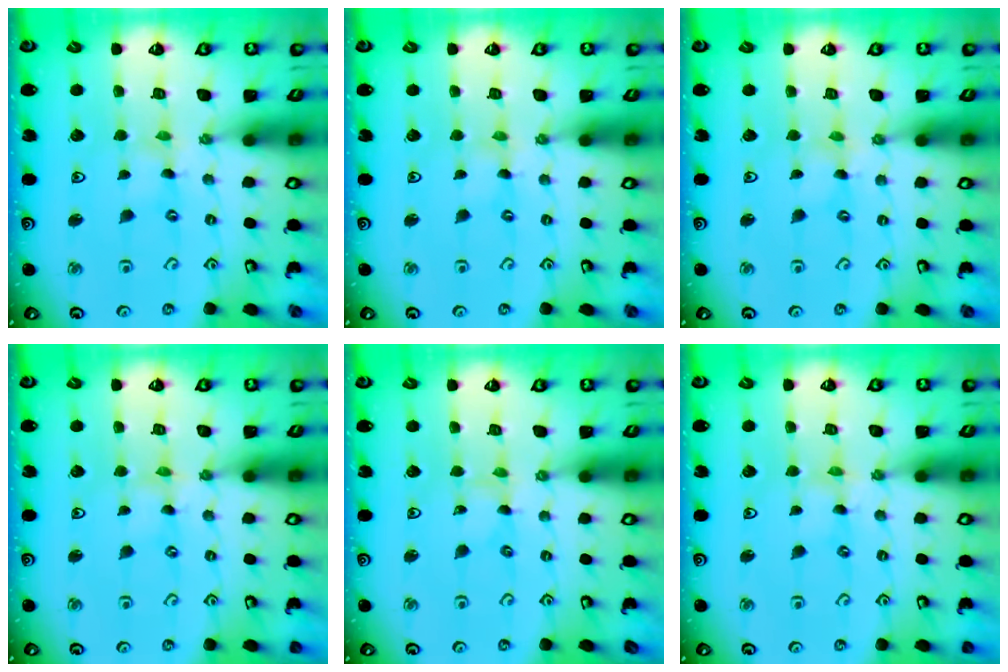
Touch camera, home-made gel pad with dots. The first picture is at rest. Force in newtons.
{"total": 0.0}
{"total": 0.0}
{"total": 0.0}
{"total": 0.0}
{"total": 0.0}